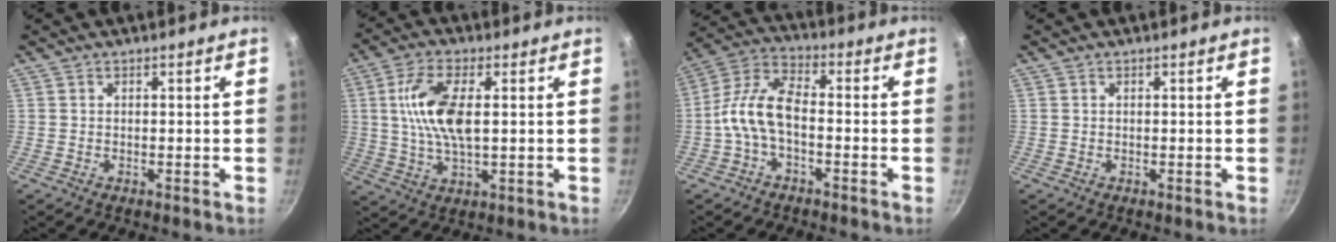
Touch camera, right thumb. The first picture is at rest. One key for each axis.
{"total": 11.2, "fx": 1.3, "fy": 5.3, "fz": 9.8, "tx": -0.185, "ty": 0.010, "tz": 0.019}
{"total": 9.0, "fx": -2.6, "fy": 4.3, "fz": 7.5, "tx": -0.152, "ty": 0.040, "tz": -0.065}
{"total": 0.0}